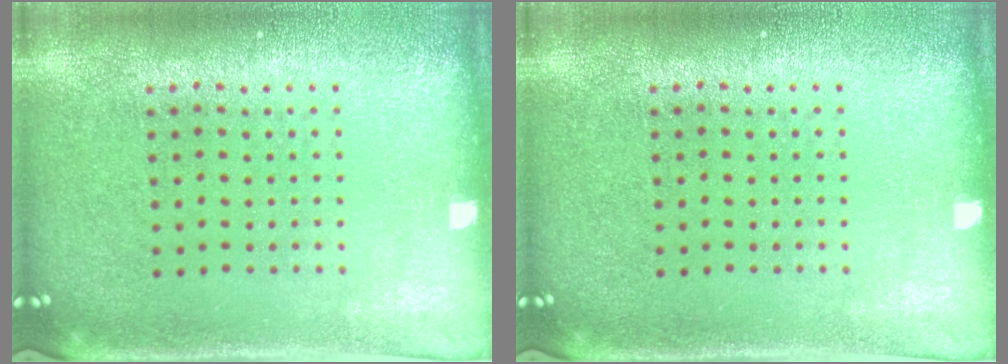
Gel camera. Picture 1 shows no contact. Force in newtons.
{"total": 0.0}